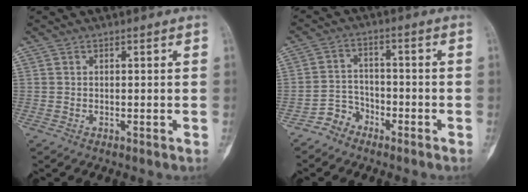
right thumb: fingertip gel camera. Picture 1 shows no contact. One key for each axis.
{"total": 4.5, "fx": -3.4, "fy": 2.9, "fz": 0.1, "tx": 0.015, "ty": 0.033, "tz": -0.069}